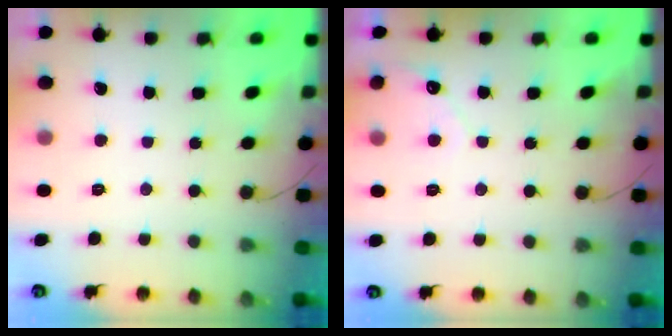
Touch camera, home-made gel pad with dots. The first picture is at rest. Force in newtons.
{"total": 4.0, "press": 4.0, "slide": 0.3}